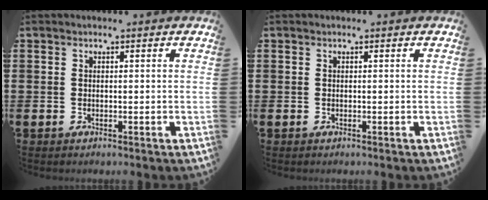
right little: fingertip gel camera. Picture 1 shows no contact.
{"total": 0.0}